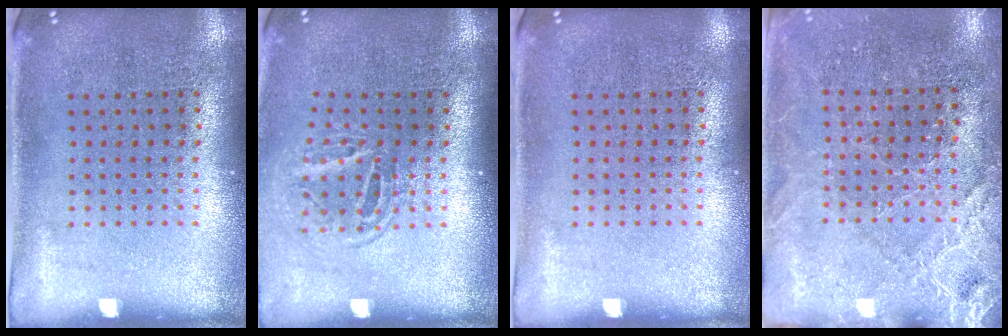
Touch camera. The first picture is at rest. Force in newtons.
{"total": 1.7, "press": 1.1, "slide": 1.3}
{"total": 0.0}
{"total": 2.8, "press": 2.8, "slide": 0.2}